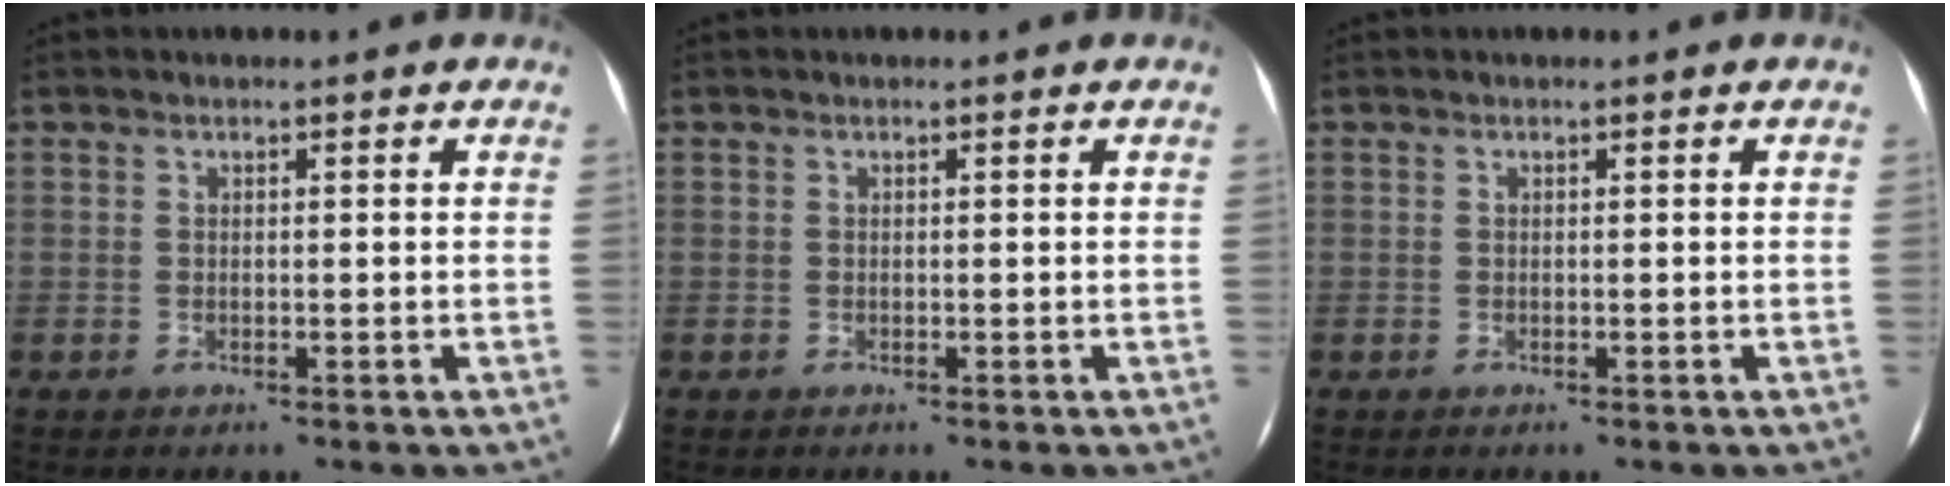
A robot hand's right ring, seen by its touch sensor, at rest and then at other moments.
{"total": 0.0}
{"total": 0.0}